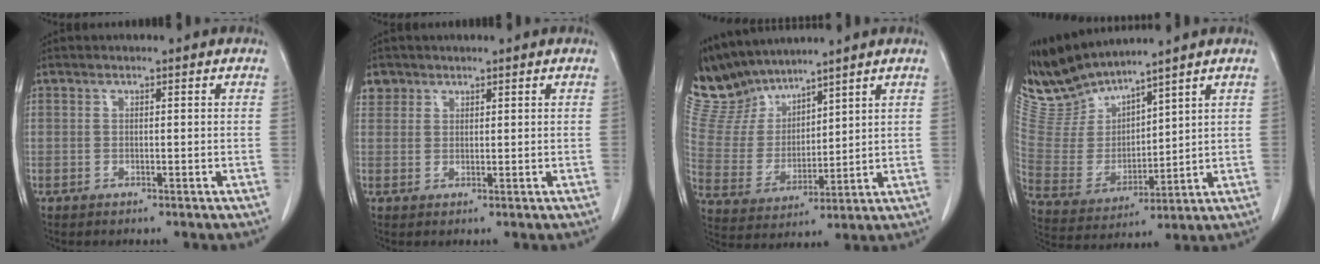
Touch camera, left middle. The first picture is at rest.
{"total": 2.2, "force": [1.6, 1.5, -0.2], "torque": [0.013, 0.007, 0.026]}
{"total": 10.6, "force": [10.3, 2.3, 1.4], "torque": [-0.051, 0.007, 0.228]}
{"total": 9.3, "force": [9.2, 0.4, 1.2], "torque": [-0.055, 0.000, 0.209]}